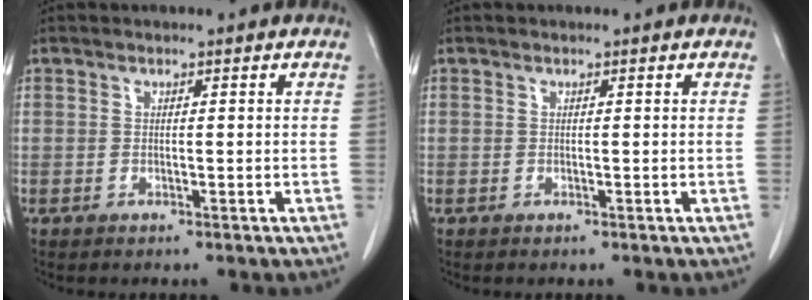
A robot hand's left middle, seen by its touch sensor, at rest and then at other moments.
{"total": 0.0}